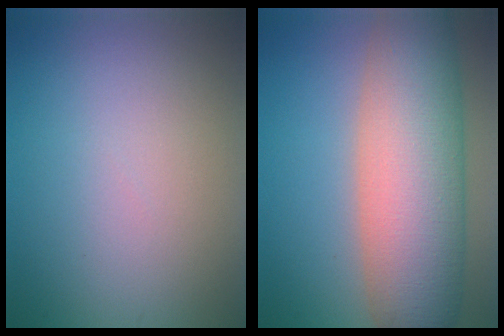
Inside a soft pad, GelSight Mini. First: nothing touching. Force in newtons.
{"total": 11.3, "press": 11.3, "slide": 0.2}